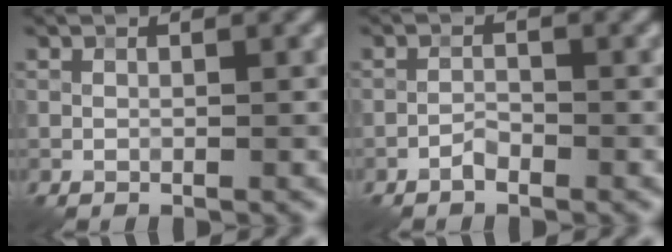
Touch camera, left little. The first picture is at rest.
{"total": 1.0, "force": [-0.8, 0.3, 0.5], "torque": [-0.007, 0.005, -0.018]}